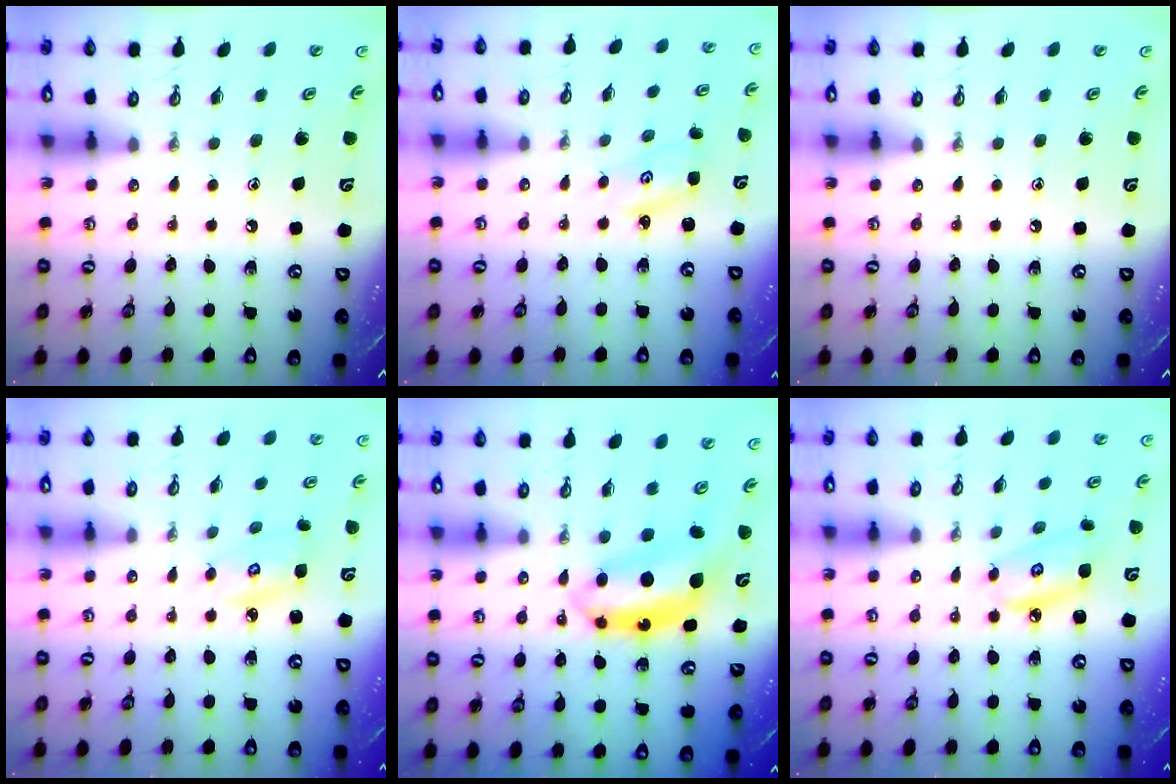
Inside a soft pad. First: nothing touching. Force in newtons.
{"total": 2.4, "press": 2.3, "slide": 0.4}
{"total": 0.0}
{"total": 4.2, "press": 4.2, "slide": 0.2}
{"total": 7.5, "press": 7.5, "slide": 0.6}
{"total": 6.7, "press": 6.6, "slide": 0.4}